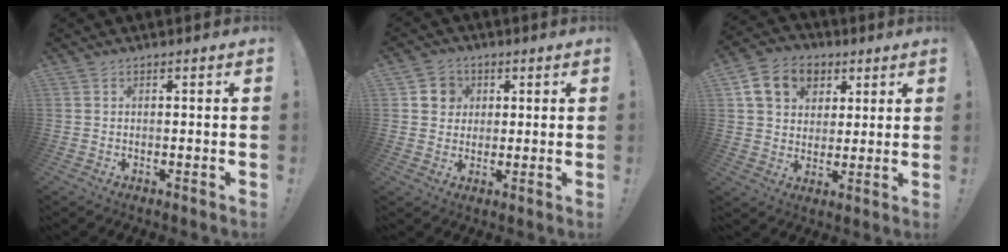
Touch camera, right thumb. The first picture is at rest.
{"total": 6.1, "force": [1.4, 5.8, 1.3], "torque": [-0.017, -0.002, 0.028]}
{"total": 13.1, "force": [5.5, 10.2, 6.1], "torque": [-0.084, -0.020, 0.110]}